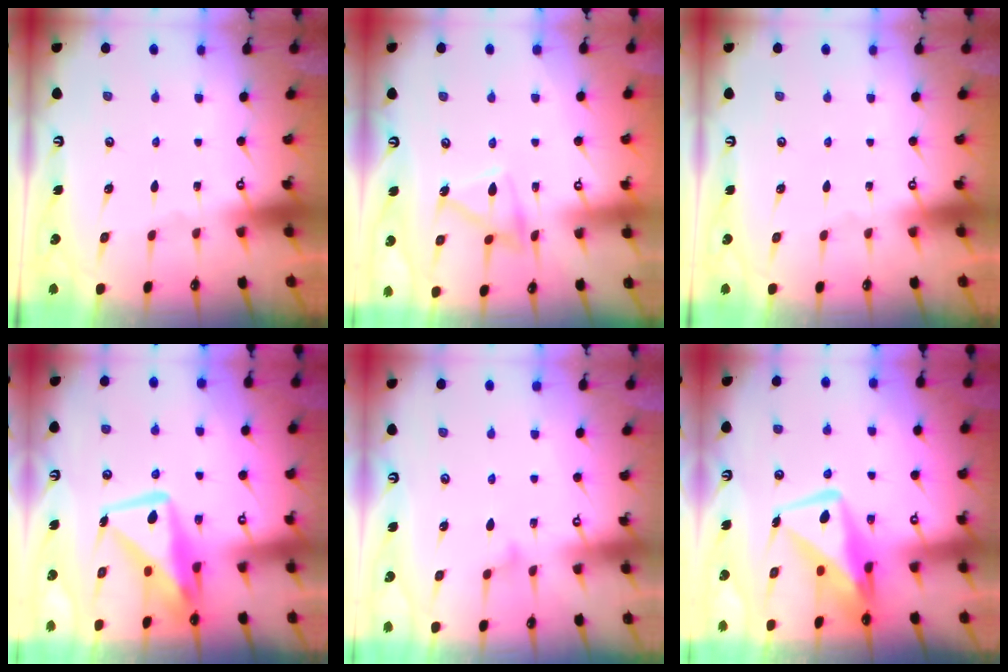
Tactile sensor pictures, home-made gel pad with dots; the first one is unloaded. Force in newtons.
{"total": 11.4, "press": 11.4, "slide": 0.7}
{"total": 0.0}
{"total": 13.1, "press": 13.1, "slide": 1.2}
{"total": 7.1, "press": 7.1, "slide": 0.3}
{"total": 12.2, "press": 12.1, "slide": 1.4}